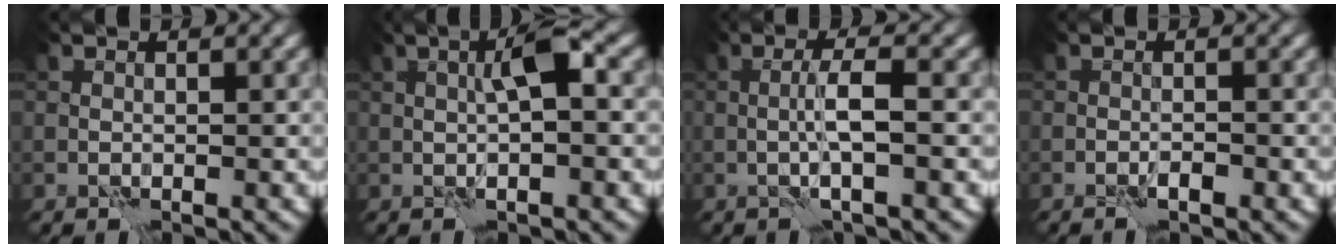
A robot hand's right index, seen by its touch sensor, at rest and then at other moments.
{"total": 3.0, "force": [0.6, 0.1, 3.0], "torque": [-0.054, 0.012, 0.008]}
{"total": 2.5, "force": [0.0, -0.1, 2.5], "torque": [-0.046, 0.007, -0.004]}
{"total": 0.6, "force": [-0.3, 0.0, 0.5], "torque": [-0.008, 0.002, -0.007]}